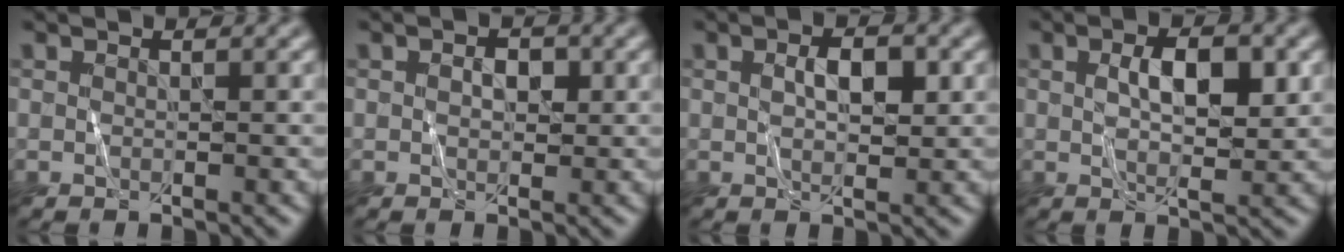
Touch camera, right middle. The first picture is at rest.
{"total": 1.4, "force": [0.3, 0.9, 1.0], "torque": [-0.014, 0.003, 0.003]}
{"total": 2.8, "force": [0.8, 1.2, 2.4], "torque": [-0.041, 0.004, 0.013]}
{"total": 4.1, "force": [1.1, 1.6, 3.6], "torque": [-0.065, 0.003, 0.021]}